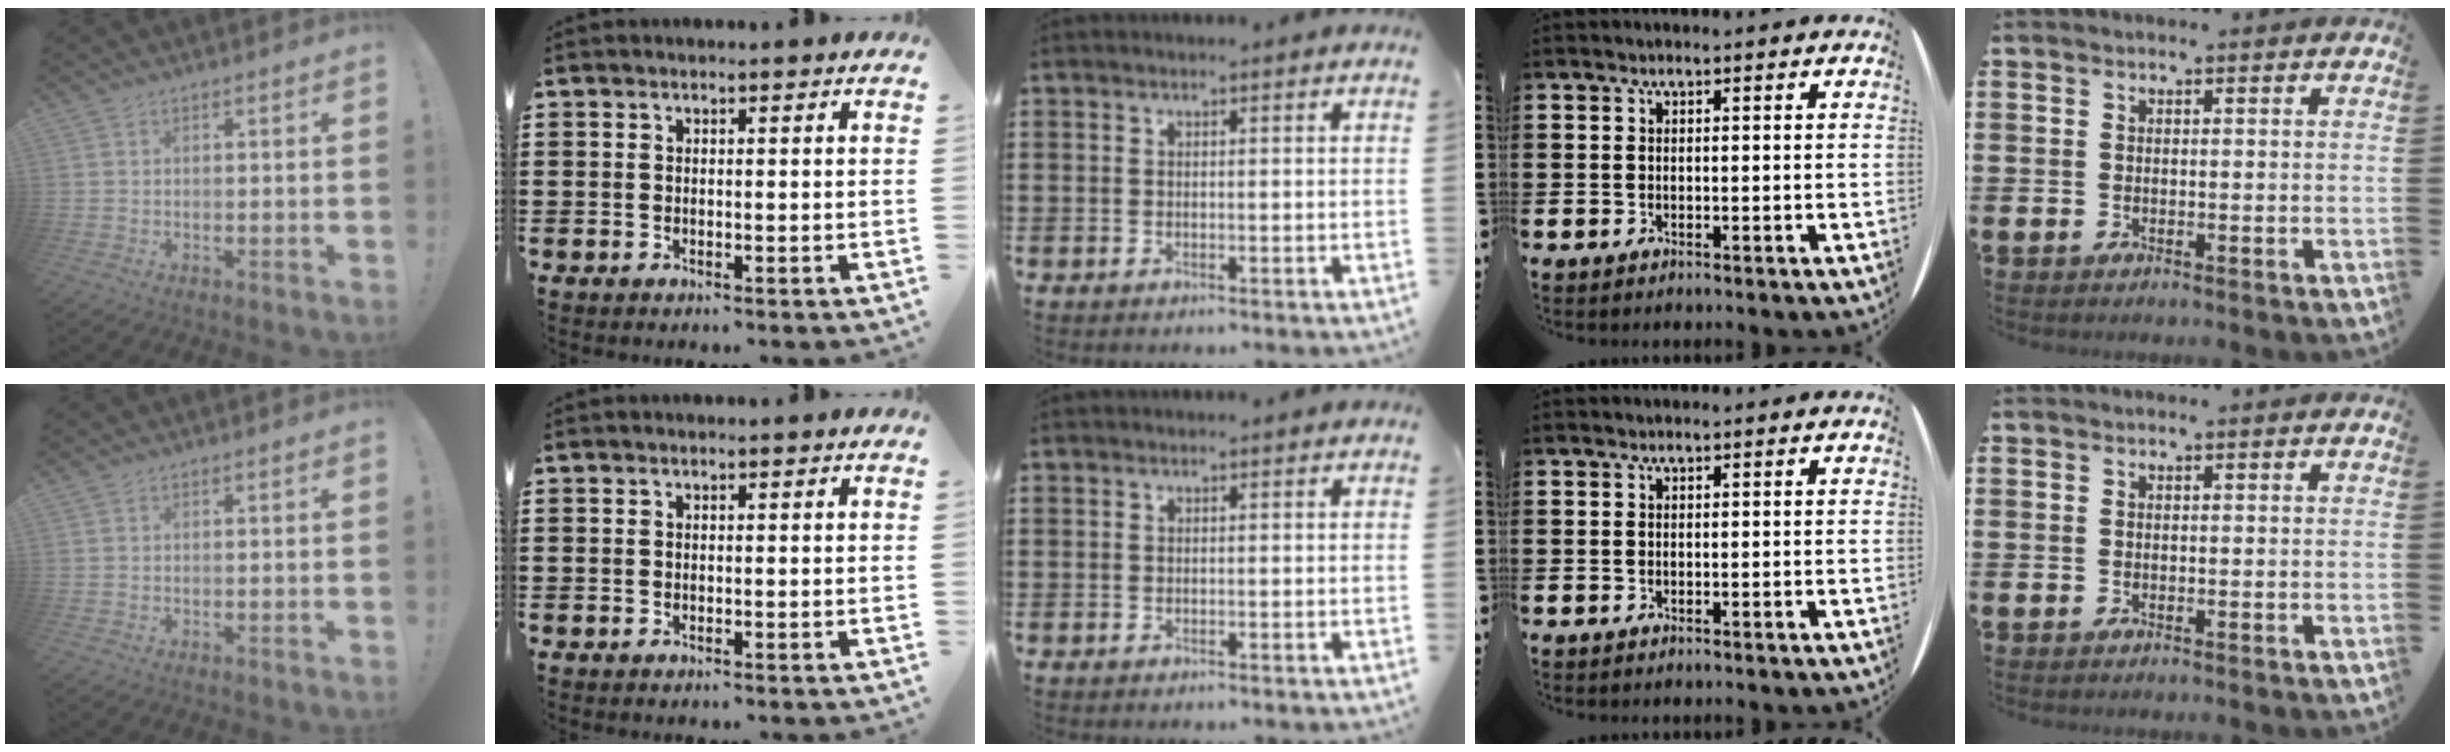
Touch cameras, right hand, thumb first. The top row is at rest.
{}